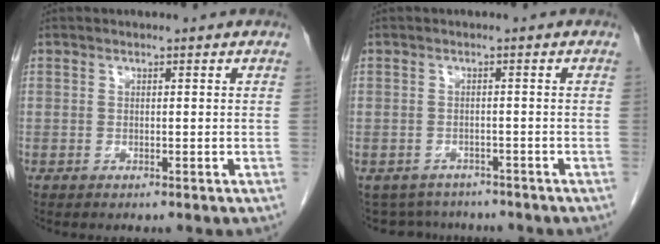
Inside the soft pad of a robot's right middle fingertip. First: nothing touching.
{"total": 6.4, "force": [-5.6, 3.1, 0.4], "torque": [-0.009, 0.004, -0.073]}